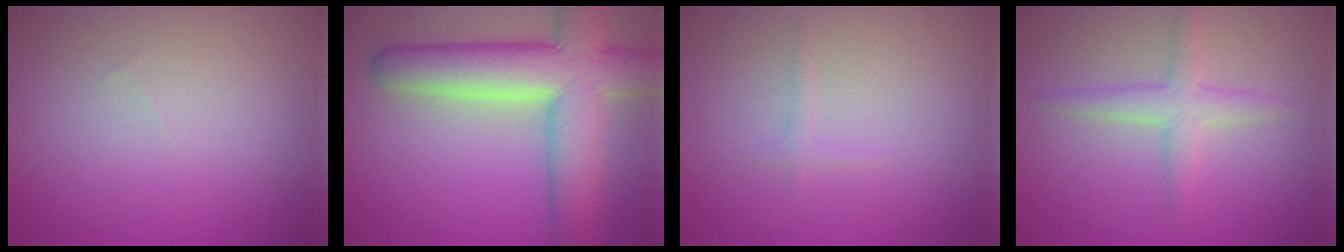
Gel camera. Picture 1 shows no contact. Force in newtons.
{"total": 10.2, "press": 10.2, "slide": 0.8}
{"total": 0.6, "press": 0.6, "slide": 0.0}
{"total": 2.7, "press": 2.7, "slide": 0.1}